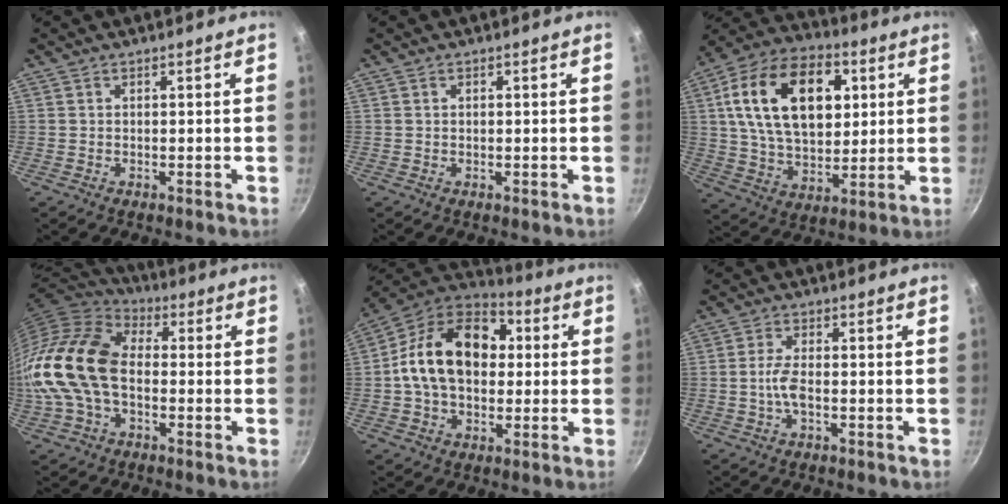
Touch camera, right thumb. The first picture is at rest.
{"total": 0.8, "force": [0.2, 0.5, 0.5], "torque": [-0.011, 0.001, 0.005]}
{"total": 23.0, "force": [6.1, 14.3, 17.0], "torque": [-0.268, 0.002, 0.099]}
{"total": 19.9, "force": [-1.6, 12.9, 15.1], "torque": [-0.298, 0.035, -0.043]}
{"total": 20.1, "force": [1.7, 14.0, 14.2], "torque": [-0.216, 0.037, 0.011]}
{"total": 4.2, "force": [-0.8, 1.6, 3.8], "torque": [-0.083, 0.007, -0.020]}